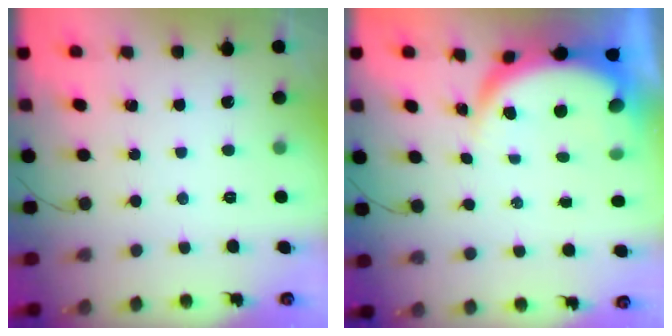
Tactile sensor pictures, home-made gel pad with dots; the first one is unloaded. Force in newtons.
{"total": 7.3, "press": 7.3, "slide": 0.8}